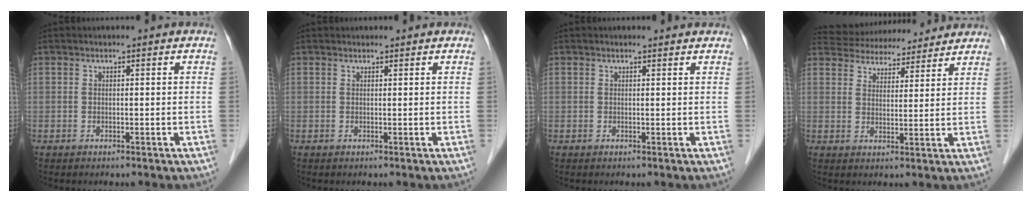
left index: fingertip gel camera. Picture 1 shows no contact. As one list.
[{"total": 0.6, "force": [0.6, 0.2, 0.0], "torque": [-0.006, 0.006, 0.010]}, {"total": 2.0, "force": [2.0, 0.3, 0.4], "torque": [-0.012, 0.006, 0.017]}, {"total": 13.1, "force": [12.4, 3.4, 2.7], "torque": [-0.041, 0.029, 0.176]}]